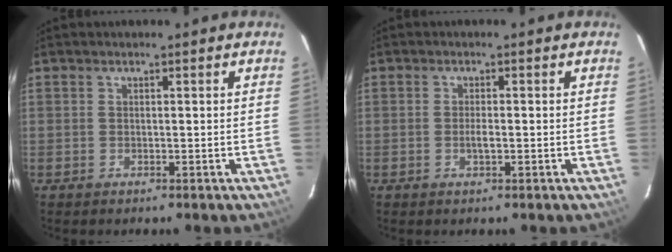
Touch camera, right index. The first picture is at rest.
{"total": 1.6, "force": [-0.4, 0.4, 1.5], "torque": [-0.028, -0.002, -0.008]}